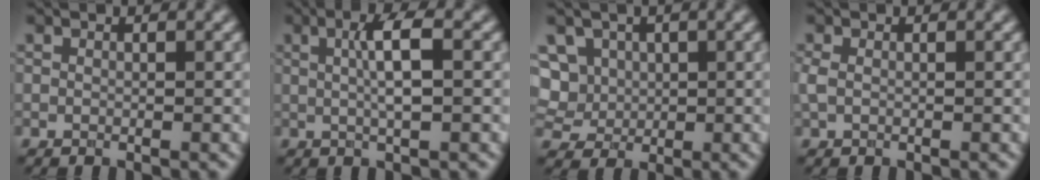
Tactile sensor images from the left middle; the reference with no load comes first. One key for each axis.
{"total": 3.8, "fx": 0.5, "fy": 0.7, "fz": 3.7, "tx": -0.066, "ty": 0.004, "tz": 0.008}
{"total": 7.9, "fx": 2.2, "fy": 6.6, "fz": 3.6, "tx": -0.077, "ty": 0.032, "tz": 0.022}
{"total": 1.0, "fx": 0.0, "fy": 0.6, "fz": 0.7, "tx": -0.018, "ty": 0.001, "tz": -0.001}